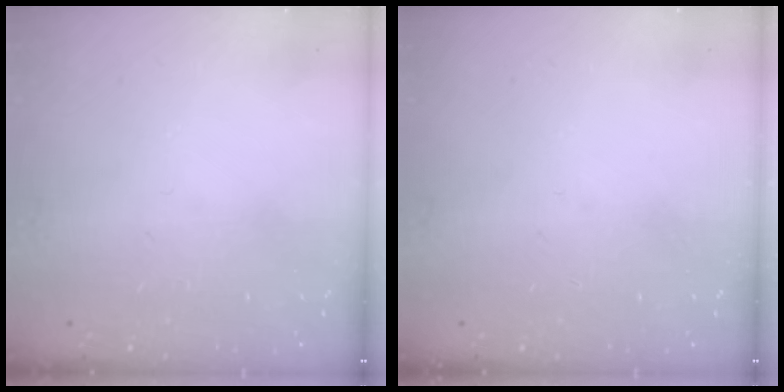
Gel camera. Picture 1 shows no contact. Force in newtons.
{"total": 0.0}